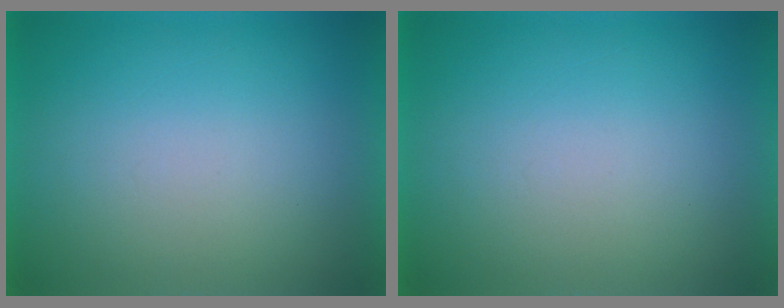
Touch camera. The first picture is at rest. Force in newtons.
{"total": 0.0}